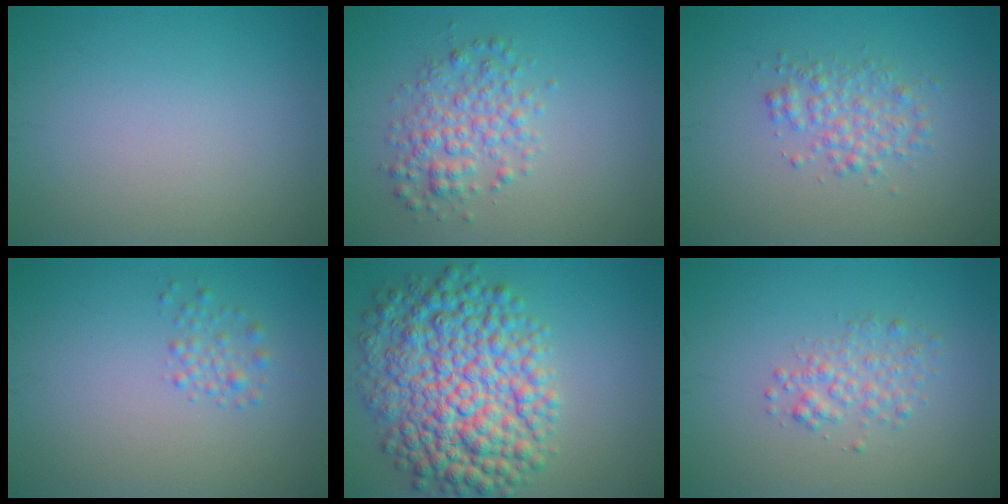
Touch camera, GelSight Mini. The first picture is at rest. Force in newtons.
{"total": 3.4, "press": 3.4, "slide": 0.1}
{"total": 2.6, "press": 2.6, "slide": 0.0}
{"total": 1.4, "press": 1.3, "slide": 0.1}
{"total": 10.6, "press": 10.6, "slide": 0.1}
{"total": 2.1, "press": 2.1, "slide": 0.1}